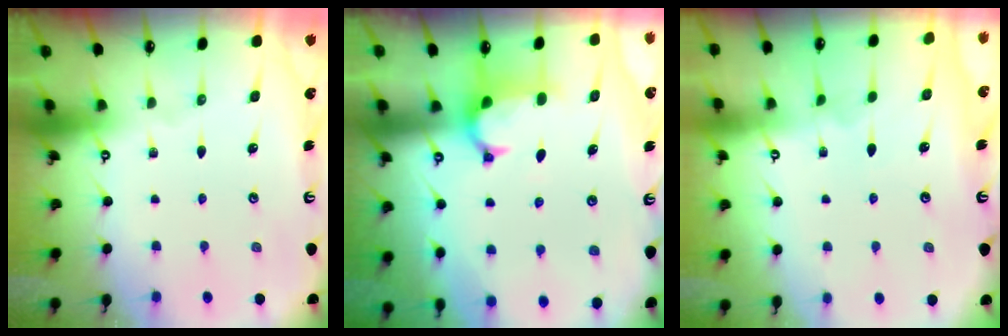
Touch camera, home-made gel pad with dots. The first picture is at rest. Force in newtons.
{"total": 0.7, "press": 0.1, "slide": 0.7}
{"total": 4.0, "press": 4.0, "slide": 0.1}